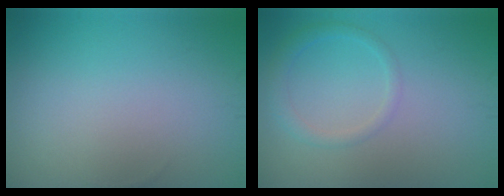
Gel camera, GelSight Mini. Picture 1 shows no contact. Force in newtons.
{"total": 1.7, "press": 1.7, "slide": 0.1}